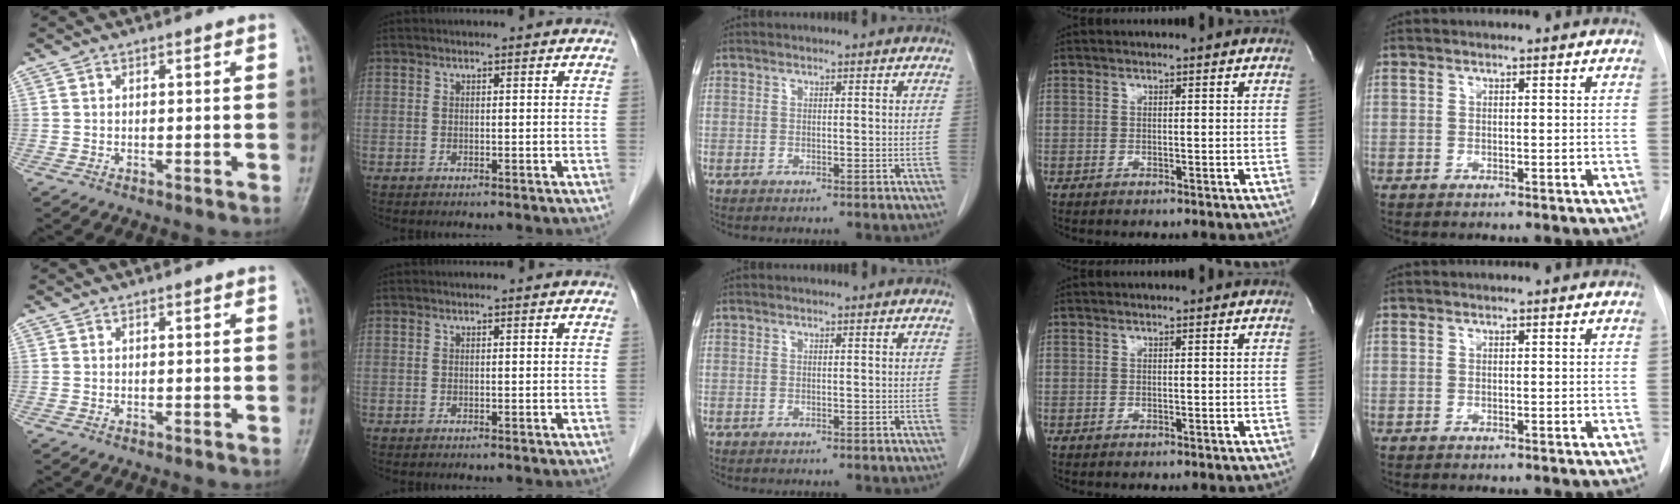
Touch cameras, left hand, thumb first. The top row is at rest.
{}